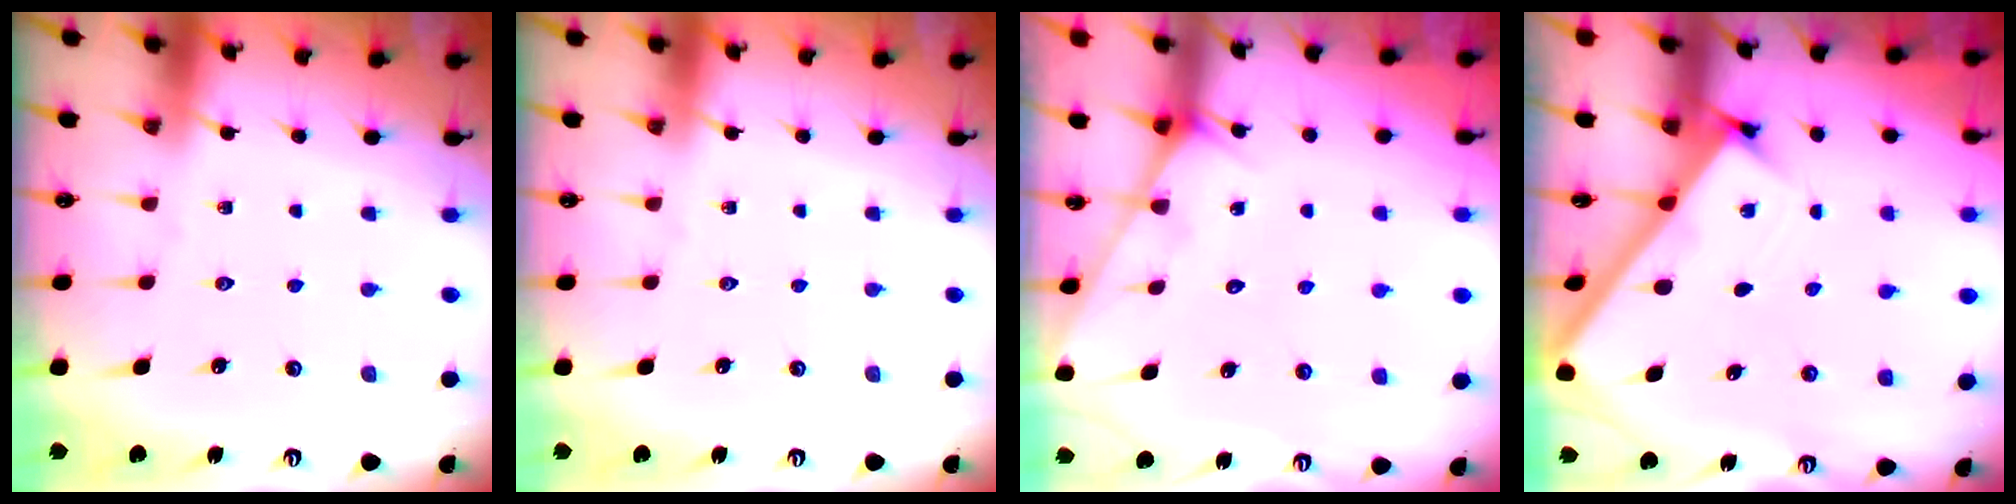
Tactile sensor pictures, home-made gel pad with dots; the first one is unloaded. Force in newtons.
{"total": 0.0}
{"total": 3.3, "press": 3.3, "slide": 0.3}
{"total": 2.6, "press": 2.6, "slide": 0.3}